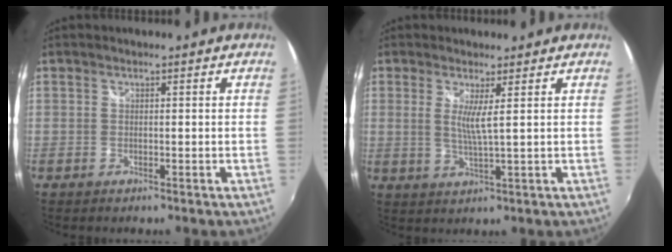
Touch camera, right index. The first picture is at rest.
{"total": 3.7, "force": [1.2, -0.3, 3.5], "torque": [-0.065, -0.011, 0.018]}